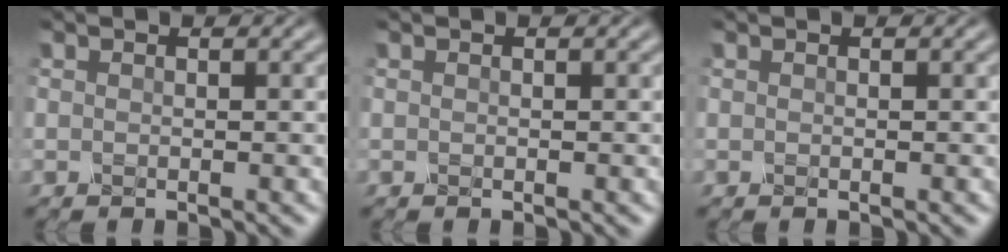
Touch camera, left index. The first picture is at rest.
{"total": 0.0}
{"total": 0.0}